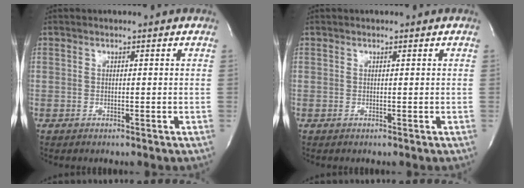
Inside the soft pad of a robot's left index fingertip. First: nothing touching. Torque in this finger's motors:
{"motor_torque": [-0.01, 0.00, 0.00, 0.00]}